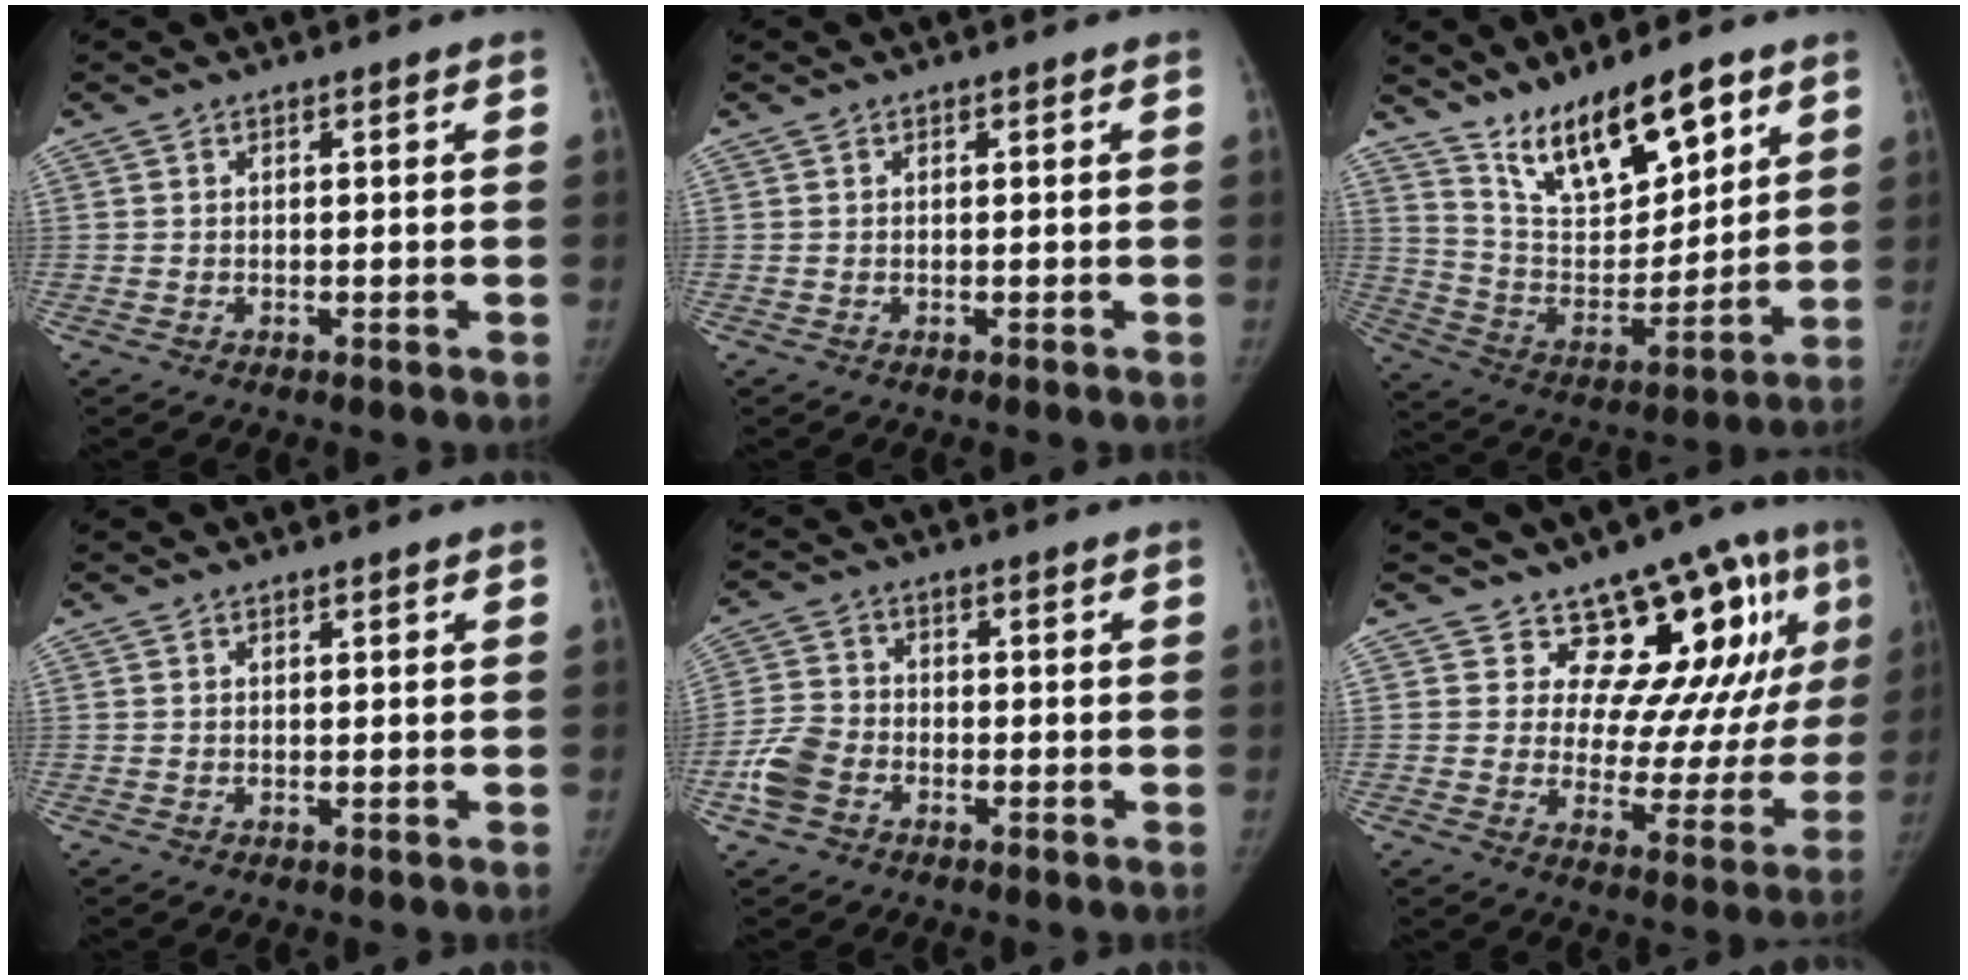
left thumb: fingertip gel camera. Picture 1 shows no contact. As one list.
[{"total": 0.0}, {"total": 17.0, "force": [11.5, 6.4, 10.8], "torque": [-0.136, -0.069, 0.215]}, {"total": 0.0}, {"total": 6.8, "force": [-3.0, 5.0, 3.6], "torque": [-0.076, 0.015, -0.061]}, {"total": 15.8, "force": [9.6, 7.4, 10.2], "torque": [-0.075, -0.060, 0.122]}]